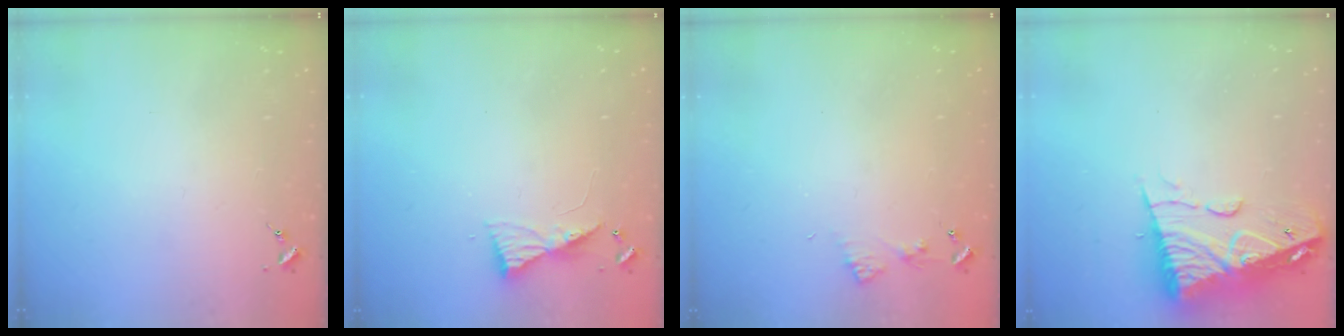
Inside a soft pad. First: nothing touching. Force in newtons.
{"total": 5.8, "press": 5.8, "slide": 0.5}
{"total": 4.5, "press": 4.5, "slide": 0.5}
{"total": 13.3, "press": 13.2, "slide": 1.2}